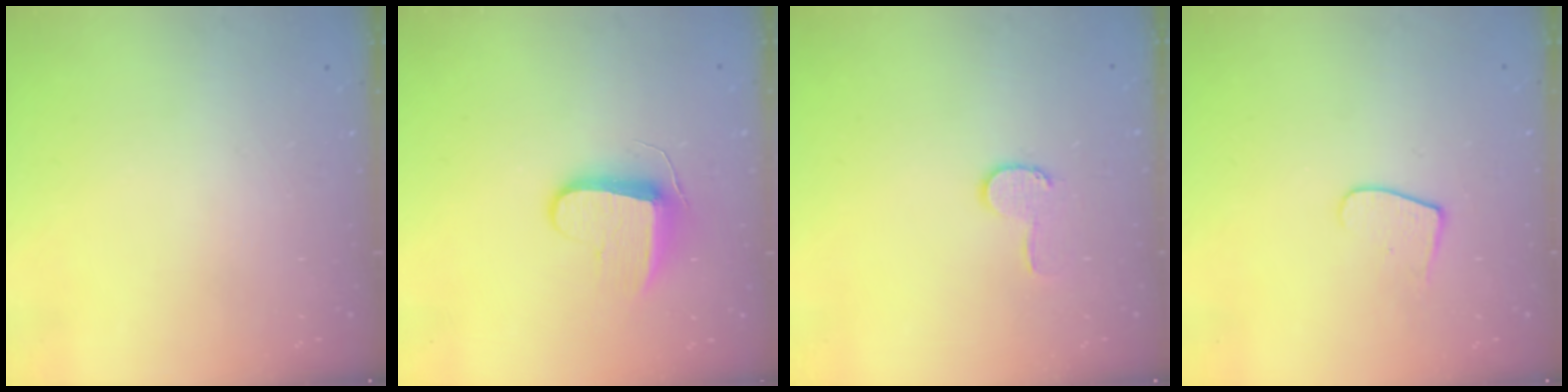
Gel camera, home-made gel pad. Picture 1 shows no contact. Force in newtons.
{"total": 9.1, "press": 9.1, "slide": 0.0}
{"total": 6.9, "press": 6.8, "slide": 0.7}
{"total": 6.7, "press": 6.7, "slide": 0.6}